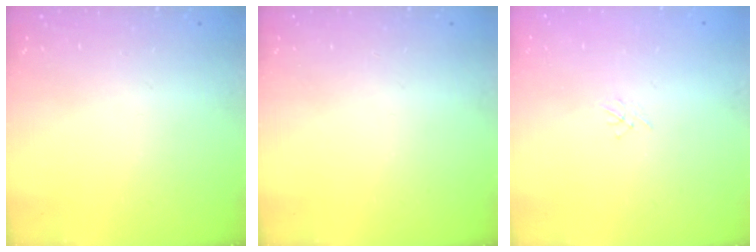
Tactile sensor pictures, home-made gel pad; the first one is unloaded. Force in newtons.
{"total": 0.0}
{"total": 1.5, "press": 1.4, "slide": 0.4}